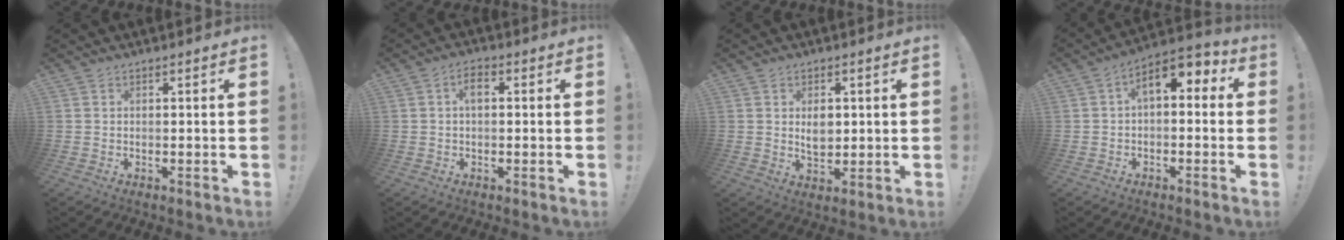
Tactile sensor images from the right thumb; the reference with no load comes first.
{"total": 3.4, "force": [0.4, 1.9, 2.8], "torque": [-0.048, 0.006, 0.003]}
{"total": 5.3, "force": [1.0, 3.9, 3.5], "torque": [-0.060, -0.005, 0.013]}
{"total": 8.1, "force": [2.1, 4.1, 6.6], "torque": [-0.097, -0.006, 0.041]}